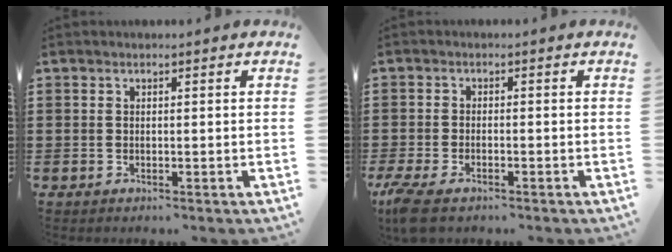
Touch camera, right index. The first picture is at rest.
{"total": 2.7, "force": [-2.2, 0.5, 1.4], "torque": [-0.047, -0.007, -0.050]}